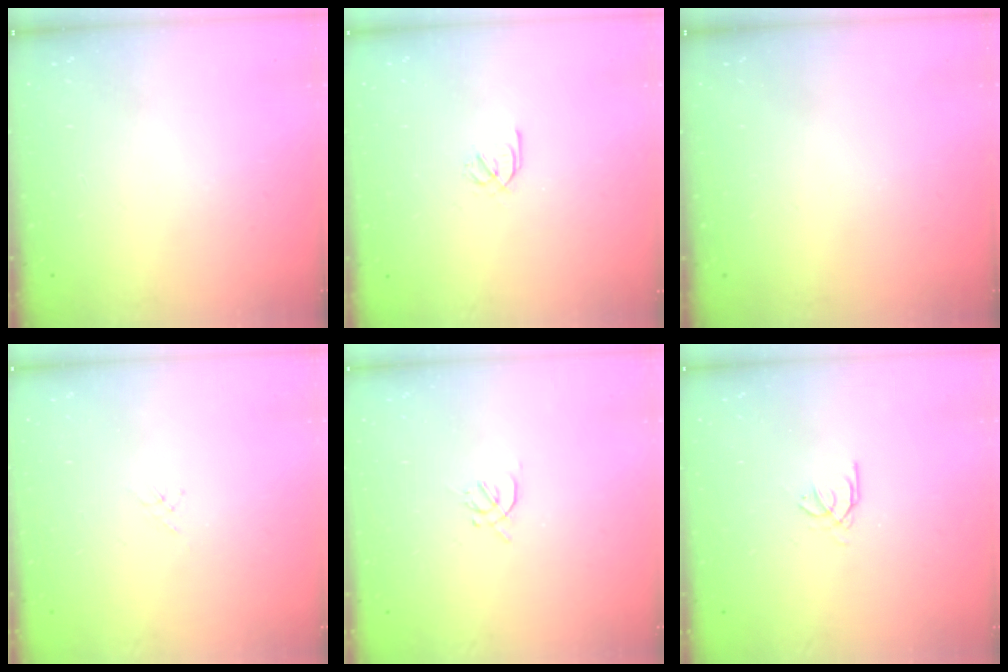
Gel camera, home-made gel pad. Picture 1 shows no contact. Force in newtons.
{"total": 2.1, "press": 2.0, "slide": 0.7}
{"total": 0.0}
{"total": 1.3, "press": 1.2, "slide": 0.3}
{"total": 1.7, "press": 1.7, "slide": 0.5}
{"total": 0.7, "press": 0.6, "slide": 0.4}